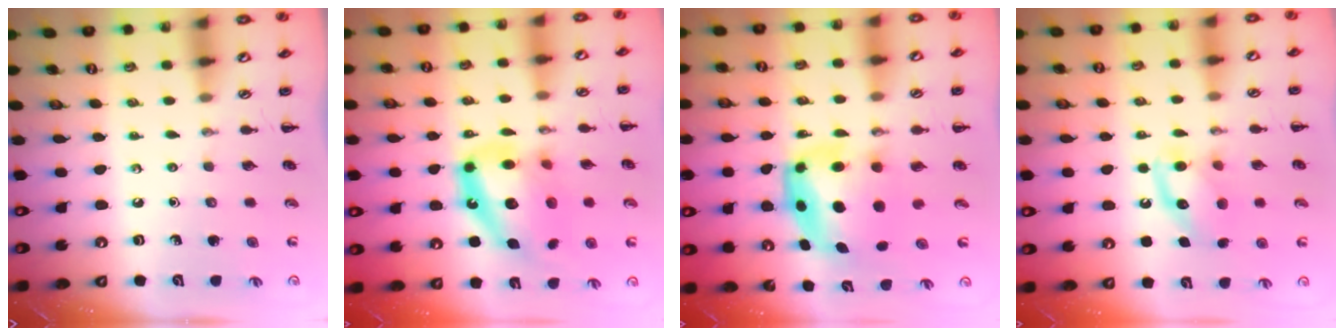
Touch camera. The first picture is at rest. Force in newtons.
{"total": 17.0, "press": 16.5, "slide": 4.3}
{"total": 6.7, "press": 6.5, "slide": 1.5}
{"total": 13.3, "press": 13.2, "slide": 1.7}